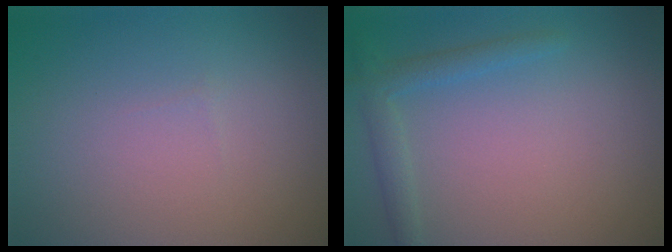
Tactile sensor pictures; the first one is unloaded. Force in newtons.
{"total": 2.0, "press": 2.0, "slide": 0.1}